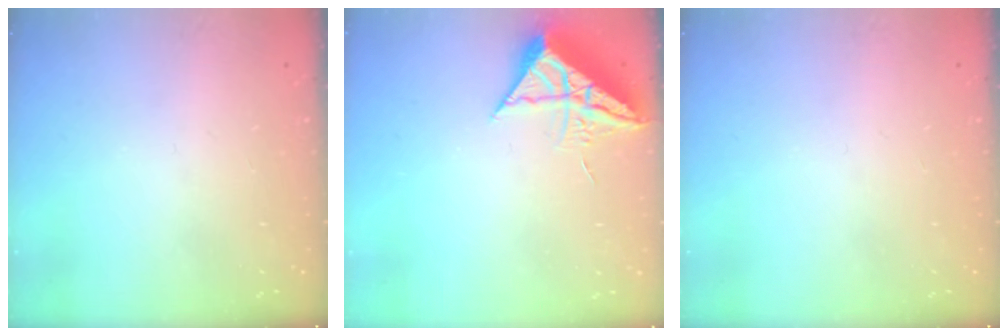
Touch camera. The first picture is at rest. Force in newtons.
{"total": 10.0, "press": 9.9, "slide": 0.8}
{"total": 0.0}